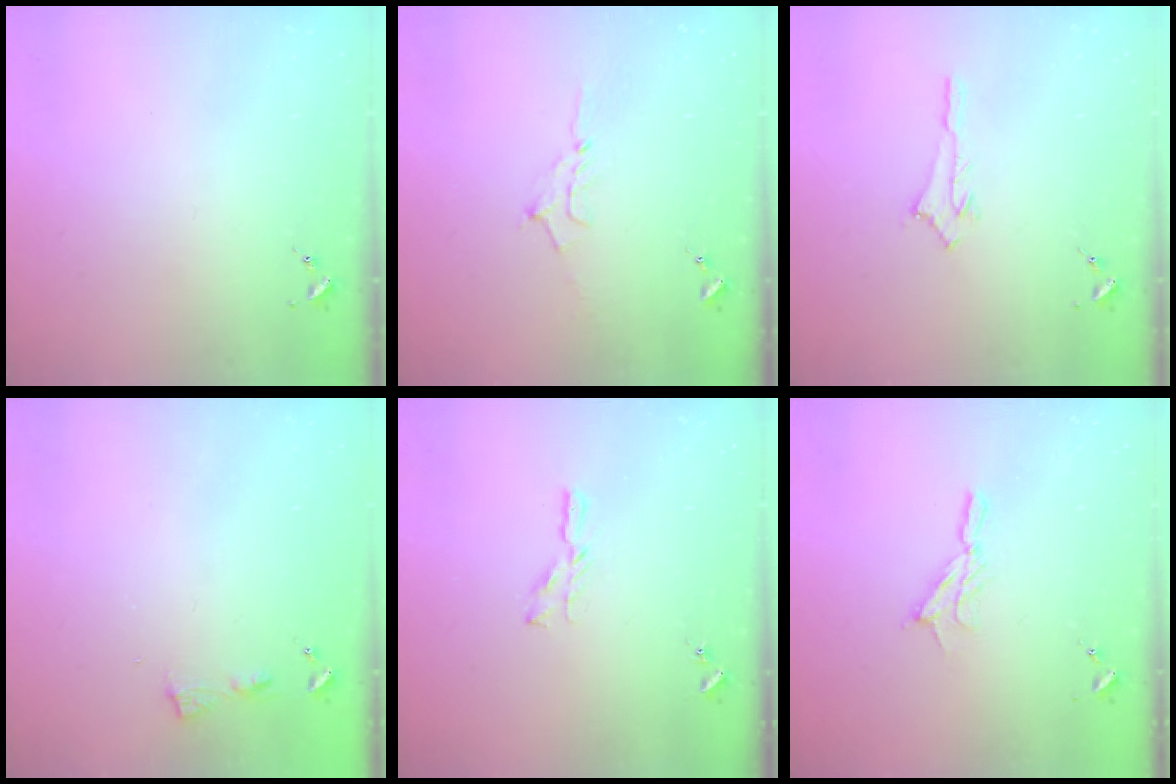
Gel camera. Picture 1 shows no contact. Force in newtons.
{"total": 5.7, "press": 5.6, "slide": 0.7}
{"total": 2.6, "press": 2.6, "slide": 0.4}
{"total": 4.2, "press": 4.1, "slide": 0.4}
{"total": 5.2, "press": 5.2, "slide": 0.4}
{"total": 8.1, "press": 8.0, "slide": 0.6}